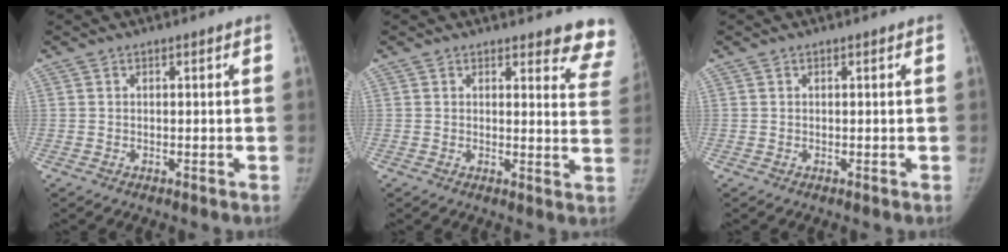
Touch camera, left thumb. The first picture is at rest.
{"total": 9.4, "force": [8.9, 2.4, 1.7], "torque": [0.029, -0.069, 0.065]}
{"total": 0.0}